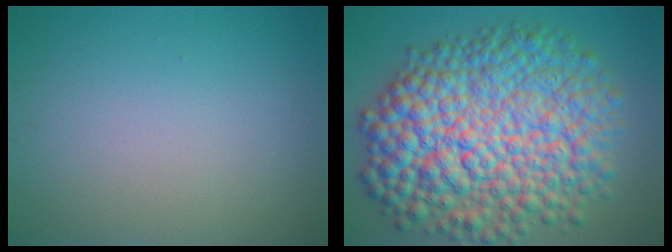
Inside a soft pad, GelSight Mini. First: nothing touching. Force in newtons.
{"total": 14.6, "press": 14.6, "slide": 0.2}